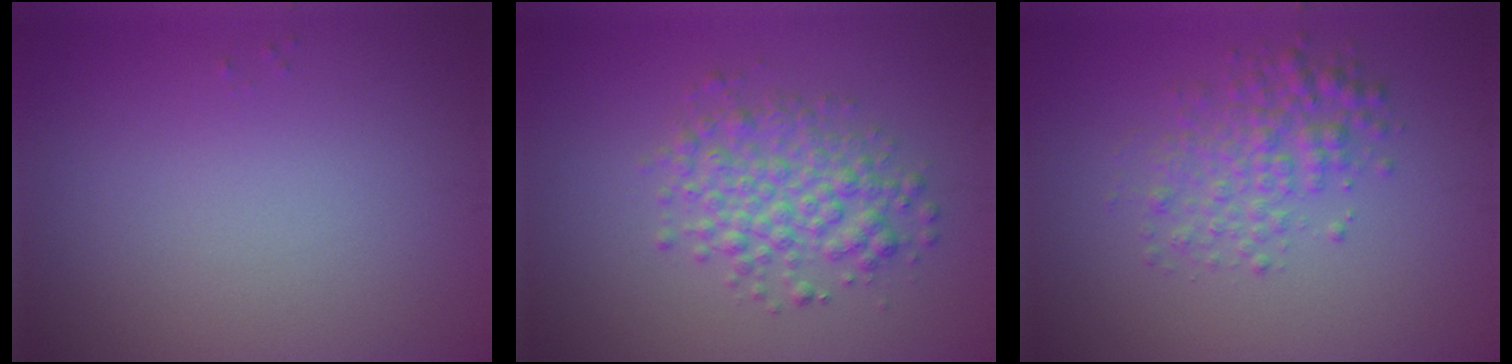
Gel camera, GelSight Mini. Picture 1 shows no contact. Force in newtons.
{"total": 4.0, "press": 4.0, "slide": 0.1}
{"total": 3.3, "press": 3.3, "slide": 0.1}